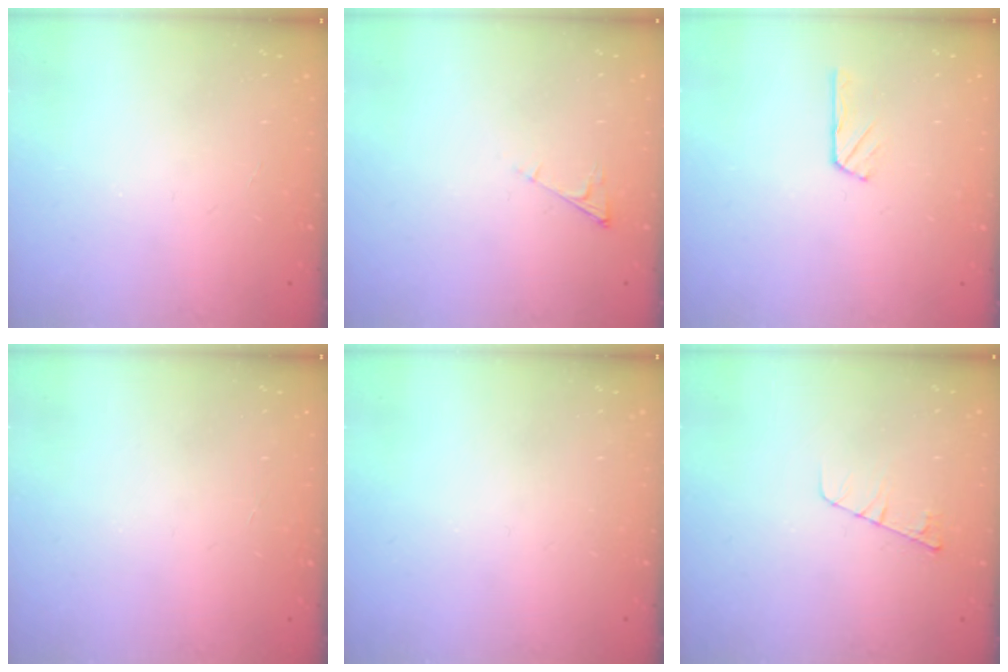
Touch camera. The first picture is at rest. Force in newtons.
{"total": 3.7, "press": 3.7, "slide": 0.3}
{"total": 3.5, "press": 3.5, "slide": 0.4}
{"total": 0.0}
{"total": 0.0}
{"total": 4.8, "press": 4.8, "slide": 0.5}